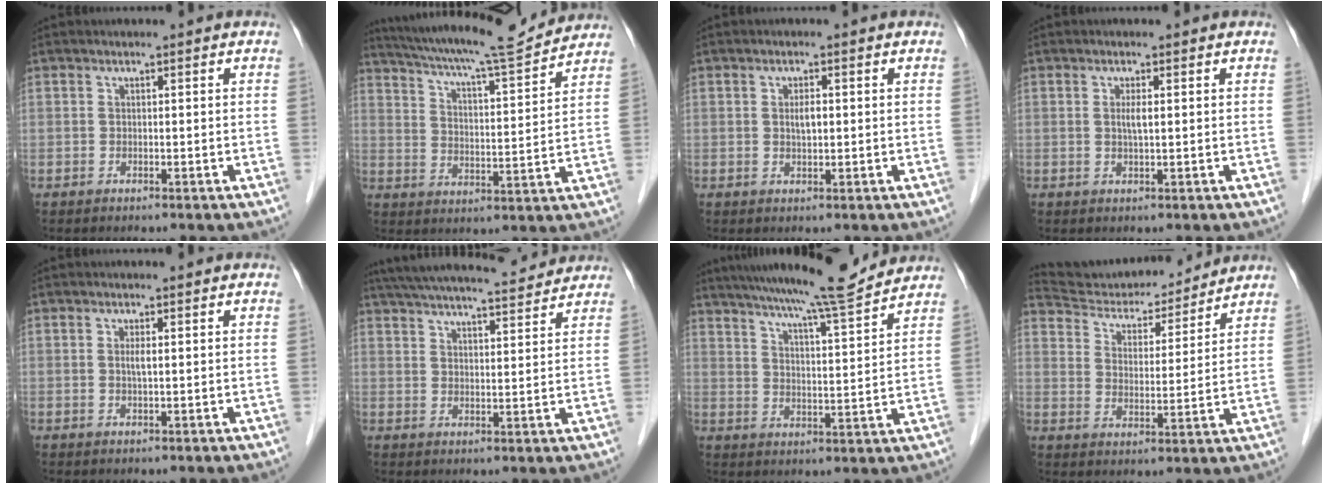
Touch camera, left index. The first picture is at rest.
{"total": 15.8, "force": [14.7, 0.1, 5.9], "torque": [-0.108, -0.008, 0.222]}
{"total": 1.9, "force": [-0.1, 0.6, 1.7], "torque": [-0.033, -0.004, 0.000]}
{"total": 1.6, "force": [-0.1, 0.1, 1.6], "torque": [-0.035, -0.004, 0.000]}
{"total": 1.3, "force": [-0.1, 0.0, 1.2], "torque": [-0.029, -0.005, -0.001]}
{"total": 17.7, "force": [16.1, 2.3, 6.9], "torque": [-0.118, 0.031, 0.232]}
{"total": 14.1, "force": [12.7, -0.6, 6.1], "torque": [-0.101, -0.007, 0.185]}
{"total": 15.3, "force": [14.7, 2.6, 3.4], "torque": [-0.054, -0.003, 0.228]}